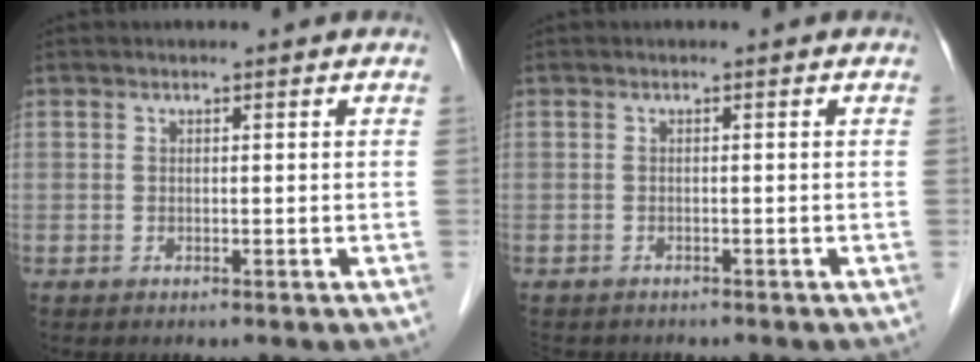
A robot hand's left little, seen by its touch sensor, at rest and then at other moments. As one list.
[{"total": 3.9, "force": [-3.2, 1.6, 1.3], "torque": [-0.021, -0.005, -0.037]}]